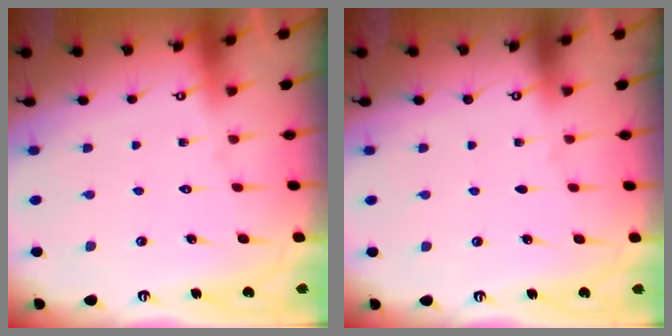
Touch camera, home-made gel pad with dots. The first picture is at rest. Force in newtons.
{"total": 0.0}